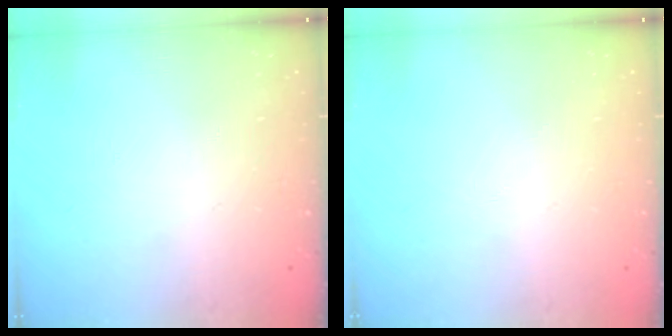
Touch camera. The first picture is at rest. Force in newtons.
{"total": 0.0}